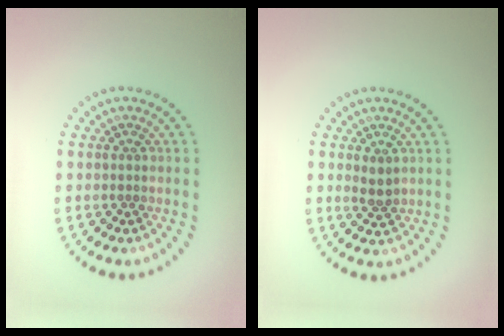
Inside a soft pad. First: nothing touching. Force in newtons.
{"total": 1.4, "press": 1.3, "slide": 0.4}